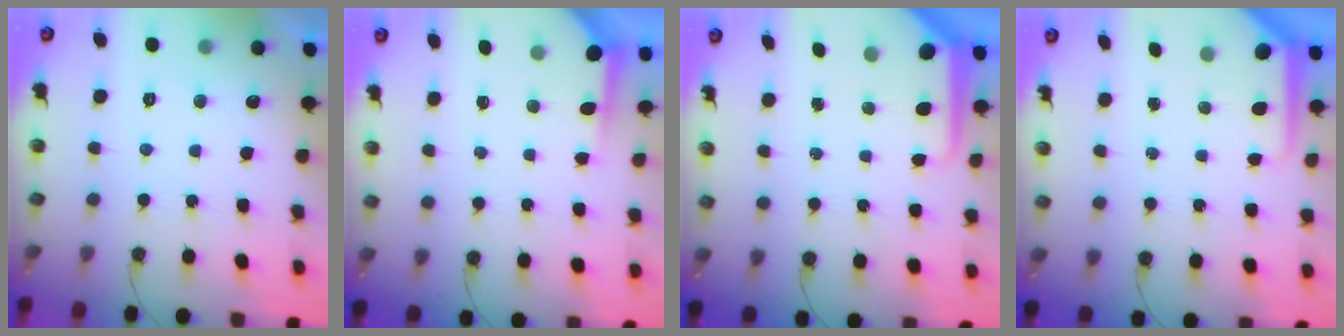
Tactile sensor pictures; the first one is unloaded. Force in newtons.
{"total": 3.8, "press": 3.8, "slide": 0.4}
{"total": 11.3, "press": 11.2, "slide": 1.0}
{"total": 8.9, "press": 8.9, "slide": 0.7}